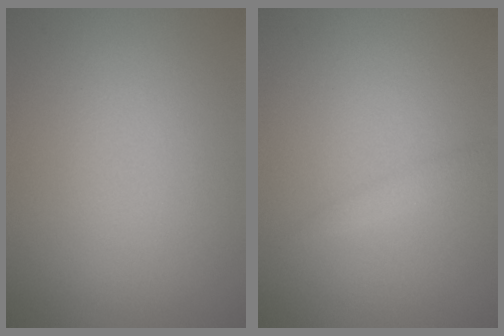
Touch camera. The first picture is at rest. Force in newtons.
{"total": 1.0, "press": 1.0, "slide": 0.1}